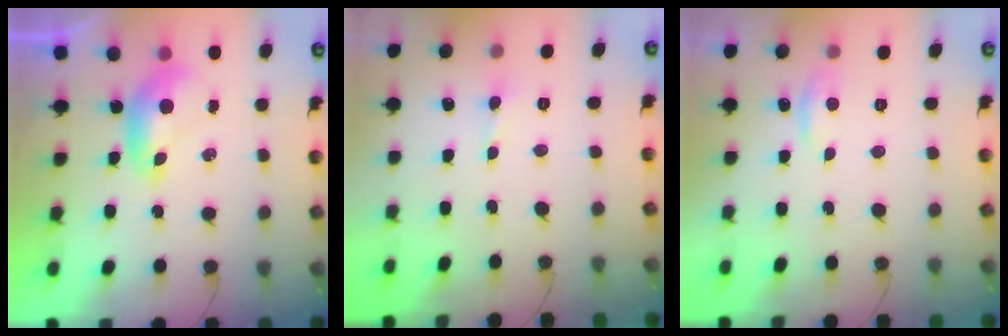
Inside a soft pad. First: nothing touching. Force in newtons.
{"total": 1.6, "press": 1.5, "slide": 0.5}
{"total": 1.7, "press": 1.6, "slide": 0.7}